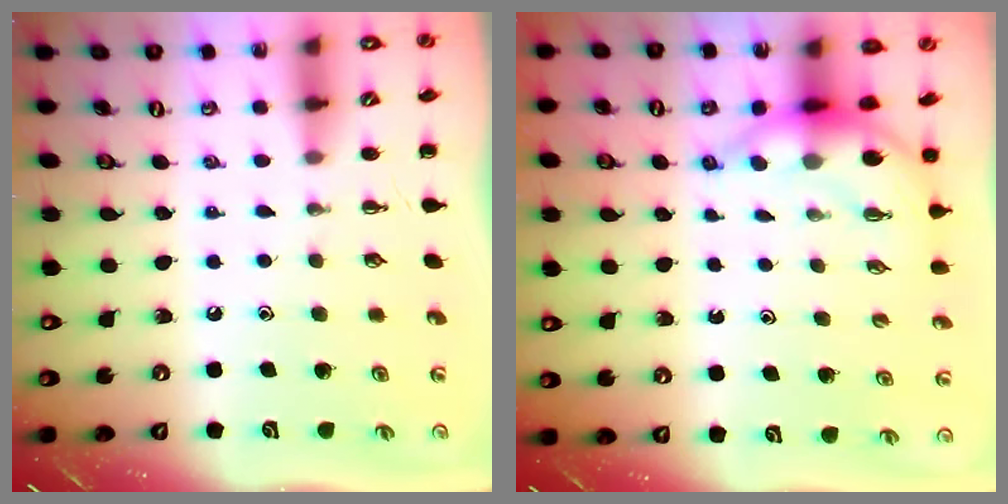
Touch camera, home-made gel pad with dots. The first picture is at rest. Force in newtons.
{"total": 5.3, "press": 5.2, "slide": 0.8}